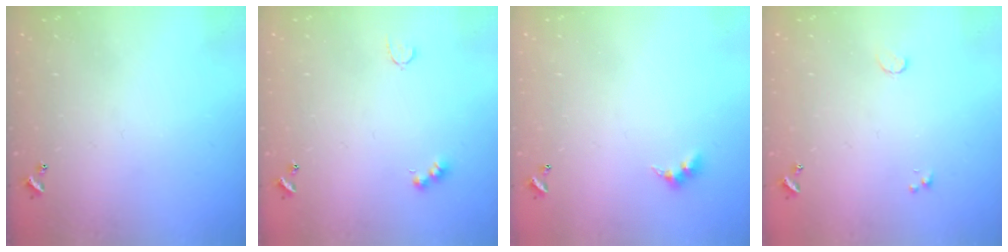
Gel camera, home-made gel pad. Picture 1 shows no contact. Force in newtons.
{"total": 4.1, "press": 4.1, "slide": 0.6}
{"total": 3.0, "press": 2.9, "slide": 0.5}
{"total": 0.5, "press": 0.4, "slide": 0.3}